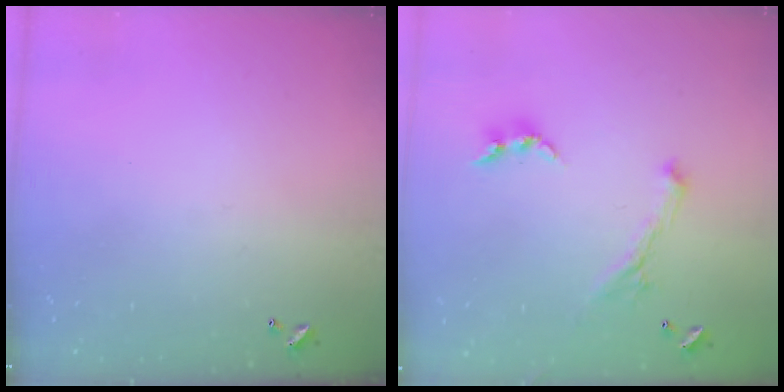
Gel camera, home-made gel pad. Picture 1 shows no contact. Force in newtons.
{"total": 0.0}